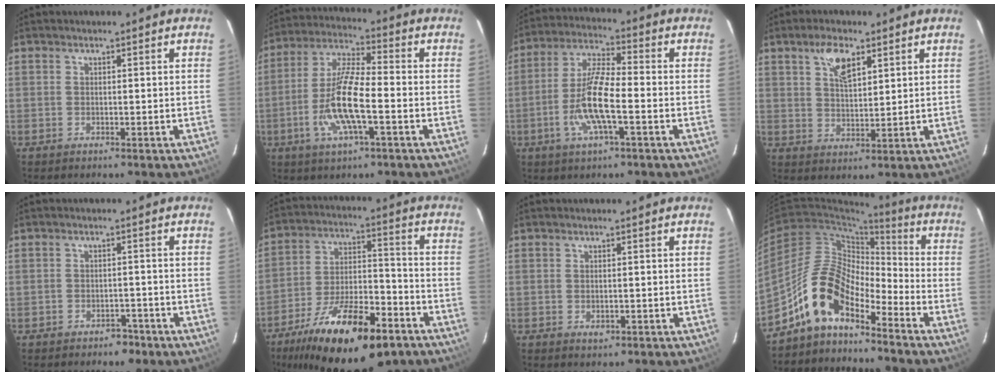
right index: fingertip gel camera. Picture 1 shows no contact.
{"total": 12.3, "force": [-3.7, 2.8, 11.4], "torque": [-0.239, -0.003, -0.074]}
{"total": 10.9, "force": [-3.3, 2.4, 10.1], "torque": [-0.210, -0.002, -0.066]}
{"total": 6.2, "force": [3.4, 2.6, 4.4], "torque": [-0.080, 0.008, 0.064]}
{"total": 3.5, "force": [-2.6, 2.1, 0.8], "torque": [-0.017, 0.014, -0.026]}
{"total": 23.7, "force": [-15.6, 8.2, 15.8], "torque": [-0.283, -0.020, -0.244]}
{"total": 1.4, "force": [-0.4, 1.0, 1.0], "torque": [-0.016, 0.000, -0.005]}
{"total": 11.9, "force": [-8.7, 4.6, 6.6], "torque": [-0.126, 0.023, -0.177]}